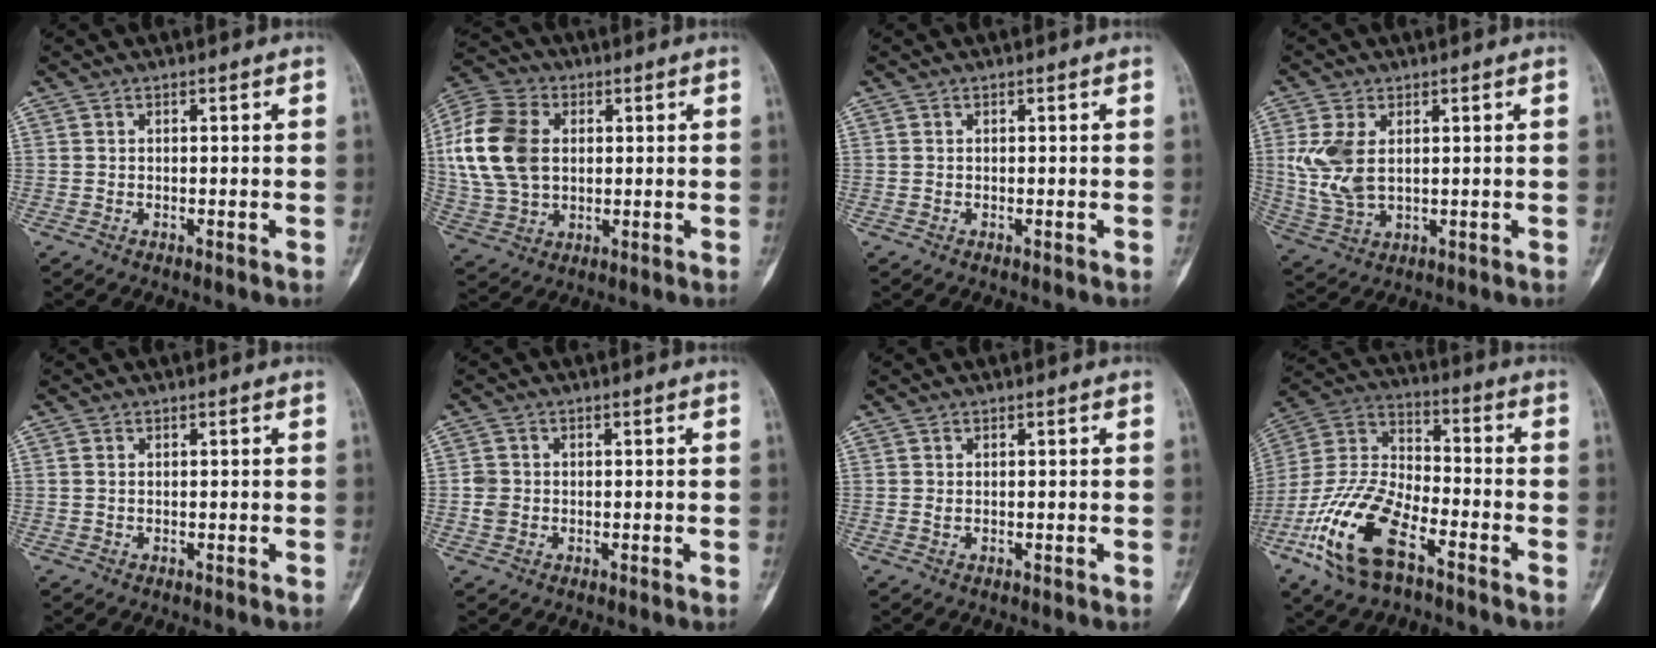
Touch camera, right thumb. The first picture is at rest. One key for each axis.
{"total": 16.0, "fx": 2.3, "fy": 11.3, "fz": 11.1, "tx": -0.214, "ty": 0.009, "tz": 0.042}
{"total": 0.0}
{"total": 8.5, "fx": 1.7, "fy": 5.0, "fz": 6.7, "tx": -0.147, "ty": -0.007, "tz": 0.047}
{"total": 0.5, "fx": 0.1, "fy": 0.4, "fz": 0.4, "tx": -0.009, "ty": 0.001, "tz": 0.002}
{"total": 2.4, "fx": -0.2, "fy": 2.2, "fz": 1.0, "tx": -0.011, "ty": 0.006, "tz": -0.002}
{"total": 0.0}
{"total": 18.6, "fx": -9.4, "fy": 8.4, "fz": 13.7, "tx": -0.280, "ty": 0.045, "tz": -0.183}